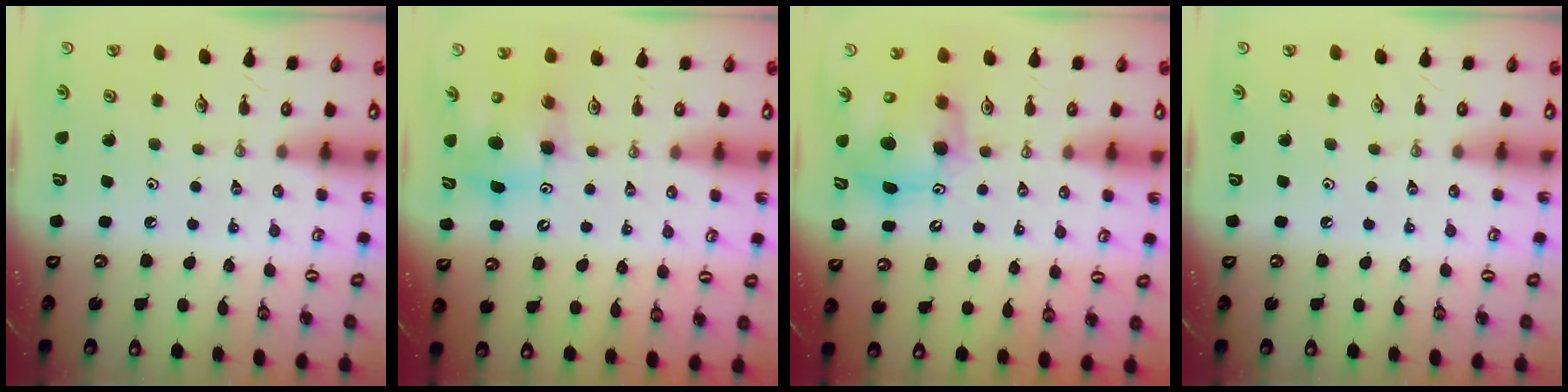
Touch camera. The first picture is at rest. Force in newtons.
{"total": 8.0, "press": 7.8, "slide": 2.0}
{"total": 8.6, "press": 8.6, "slide": 0.7}
{"total": 0.0}